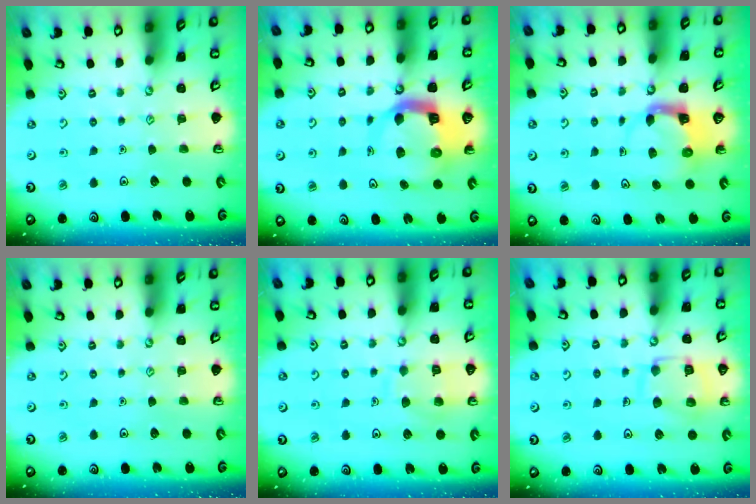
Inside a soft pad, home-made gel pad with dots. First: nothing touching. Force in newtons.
{"total": 8.9, "press": 8.8, "slide": 1.3}
{"total": 3.9, "press": 3.9, "slide": 0.6}
{"total": 0.0}
{"total": 9.0, "press": 8.9, "slide": 0.9}
{"total": 12.7, "press": 12.6, "slide": 1.2}